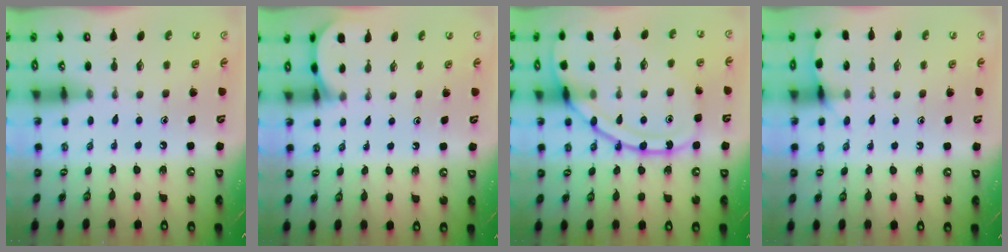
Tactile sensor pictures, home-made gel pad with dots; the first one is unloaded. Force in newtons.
{"total": 1.4, "press": 1.4, "slide": 0.1}
{"total": 16.6, "press": 16.5, "slide": 1.4}
{"total": 6.3, "press": 6.2, "slide": 0.6}